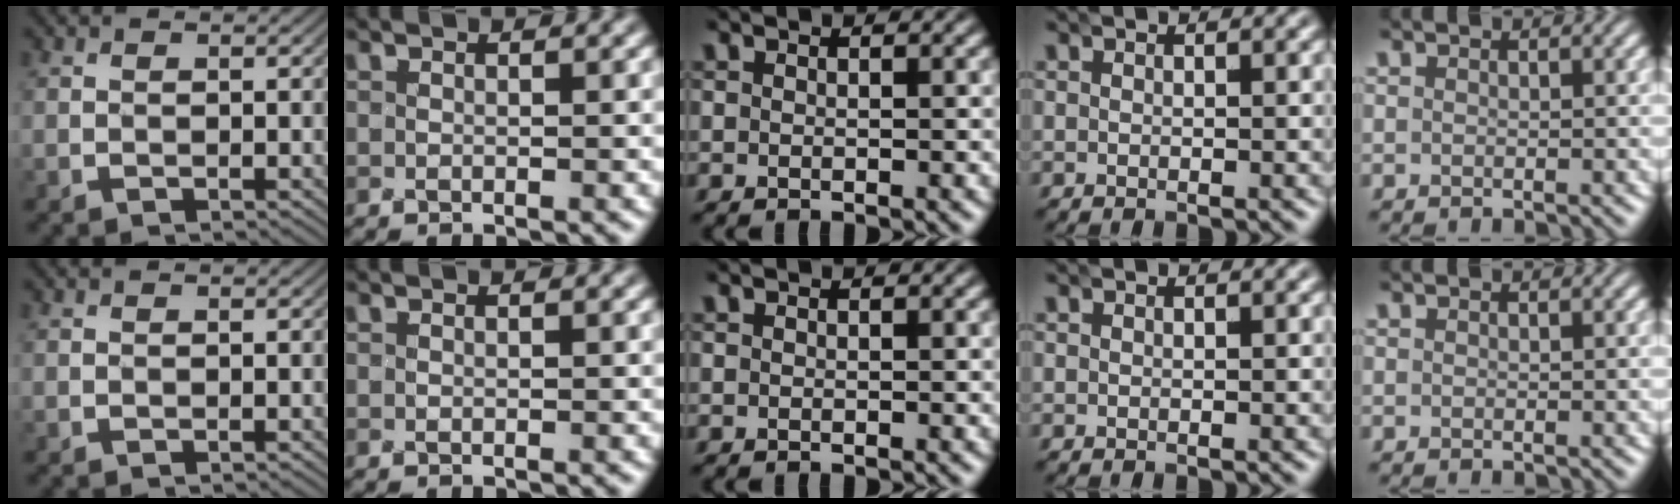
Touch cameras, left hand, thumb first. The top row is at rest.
{}